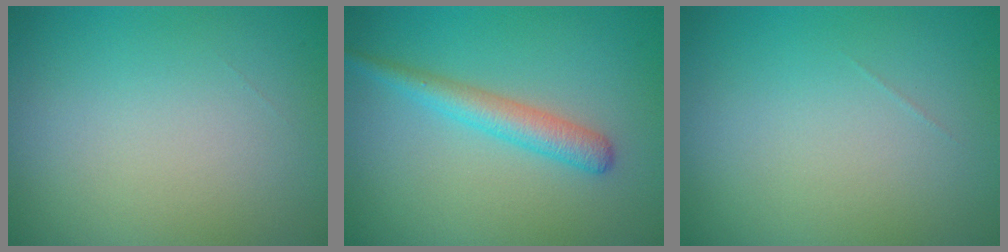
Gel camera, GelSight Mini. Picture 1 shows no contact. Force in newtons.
{"total": 2.8, "press": 2.8, "slide": 0.0}
{"total": 0.0}